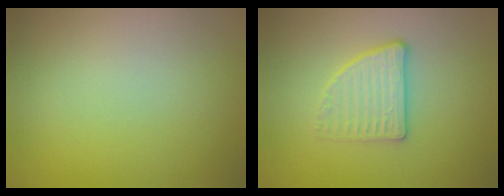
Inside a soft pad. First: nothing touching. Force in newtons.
{"total": 2.9, "press": 2.5, "slide": 1.4}